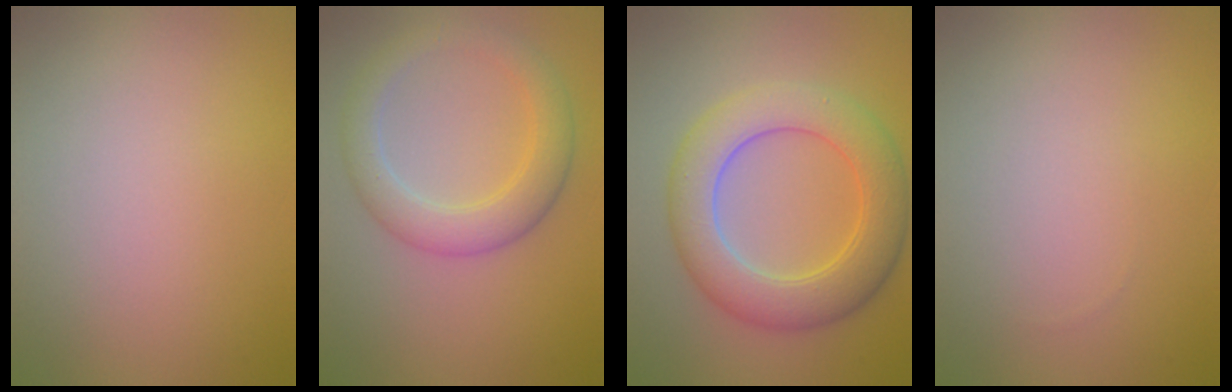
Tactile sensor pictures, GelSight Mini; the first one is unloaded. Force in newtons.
{"total": 4.3, "press": 4.3, "slide": 0.2}
{"total": 7.3, "press": 7.3, "slide": 0.3}
{"total": 0.0}